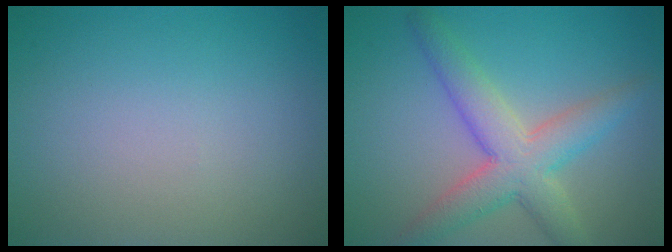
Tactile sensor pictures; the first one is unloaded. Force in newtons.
{"total": 5.6, "press": 5.6, "slide": 0.2}